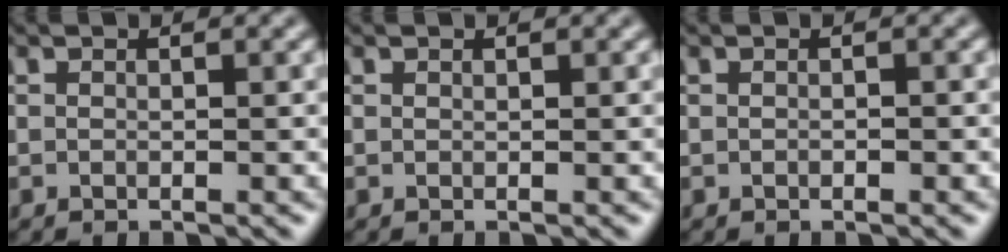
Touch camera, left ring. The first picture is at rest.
{"total": 0.0}
{"total": 0.5, "force": [0.0, 0.2, 0.5], "torque": [-0.012, 0.001, -0.003]}